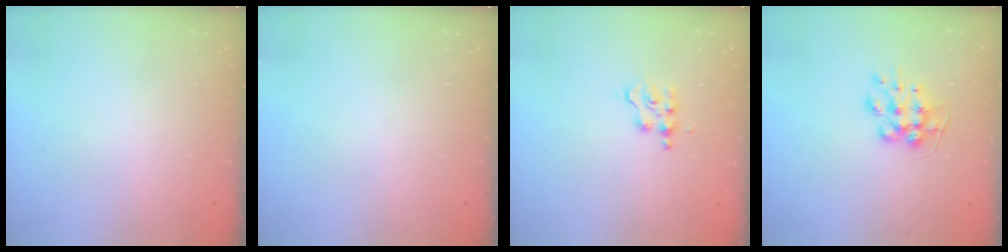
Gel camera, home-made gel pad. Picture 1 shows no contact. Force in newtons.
{"total": 0.0}
{"total": 4.4, "press": 4.4, "slide": 0.6}
{"total": 10.4, "press": 10.4, "slide": 0.8}